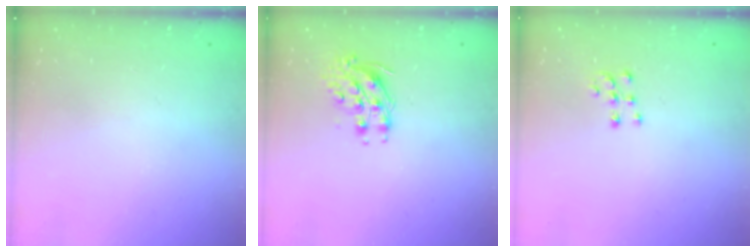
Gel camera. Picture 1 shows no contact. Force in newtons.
{"total": 8.4, "press": 8.4, "slide": 0.5}
{"total": 7.6, "press": 7.6, "slide": 0.5}